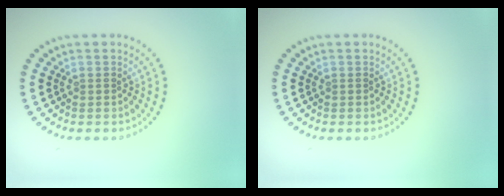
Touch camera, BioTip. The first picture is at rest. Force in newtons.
{"total": 0.0}